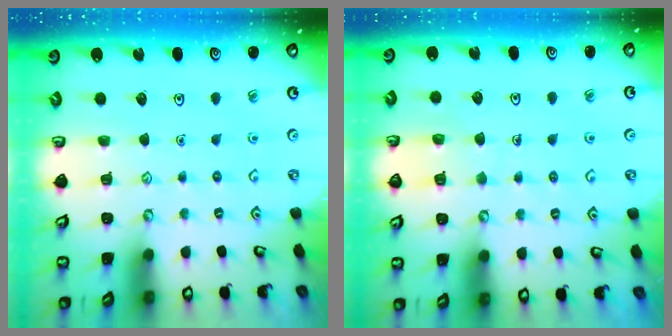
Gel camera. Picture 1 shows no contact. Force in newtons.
{"total": 6.2, "press": 6.2, "slide": 0.6}